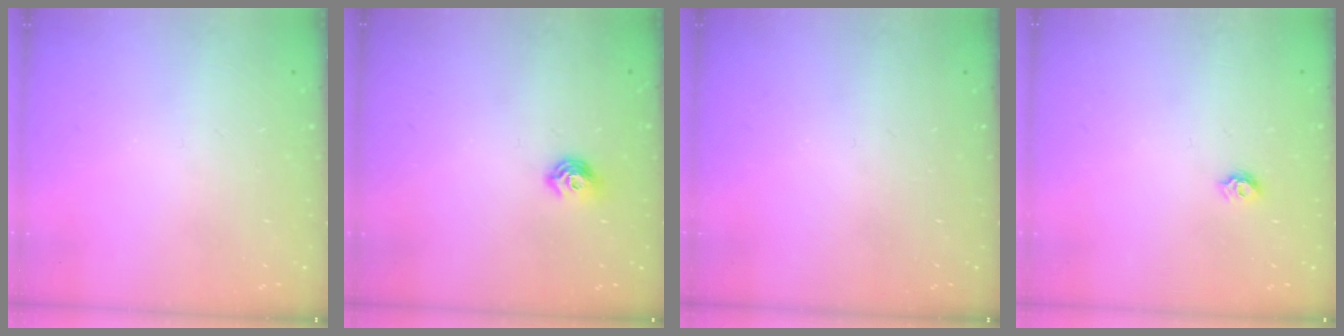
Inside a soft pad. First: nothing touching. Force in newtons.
{"total": 7.5, "press": 7.4, "slide": 1.0}
{"total": 0.0}
{"total": 5.9, "press": 5.8, "slide": 0.7}